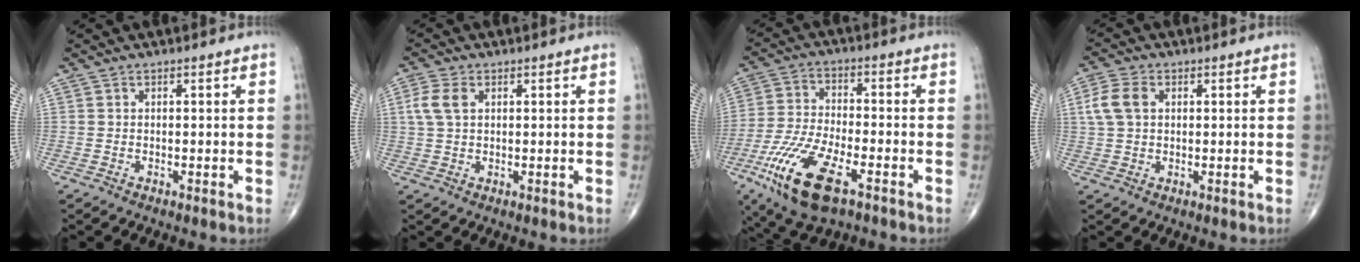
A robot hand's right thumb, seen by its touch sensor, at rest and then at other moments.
{"total": 4.7, "force": [1.3, 3.0, 3.4], "torque": [-0.079, 0.008, 0.025]}
{"total": 15.9, "force": [-7.7, 6.2, 12.4], "torque": [-0.257, 0.007, -0.139]}
{"total": 5.9, "force": [1.3, 4.0, 4.1], "torque": [-0.091, 0.010, 0.024]}